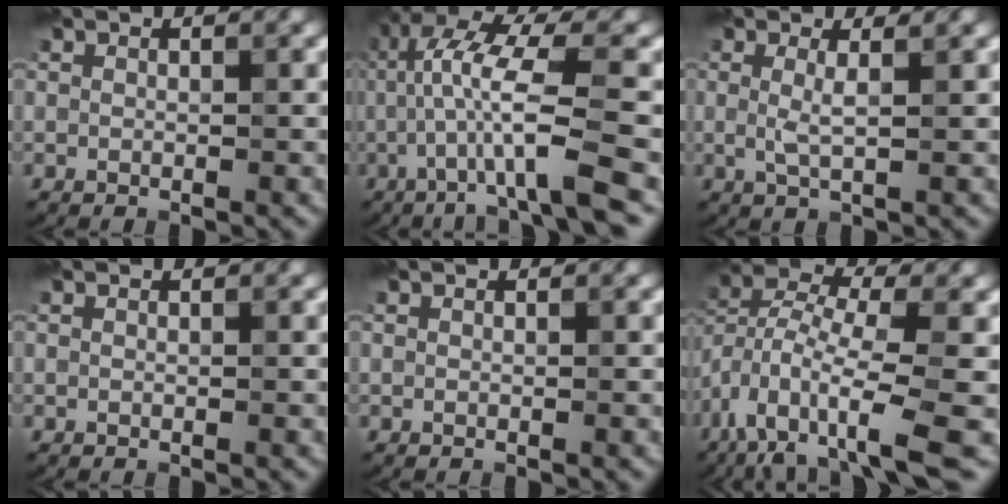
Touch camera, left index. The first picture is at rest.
{"total": 8.2, "force": [-1.3, 1.4, 8.0], "torque": [-0.150, 0.028, -0.025]}
{"total": 1.6, "force": [0.8, 0.2, 1.4], "torque": [-0.034, 0.003, 0.007]}
{"total": 0.0}
{"total": 0.0}
{"total": 9.1, "force": [-4.1, 3.0, 7.5], "torque": [-0.144, 0.004, -0.086]}